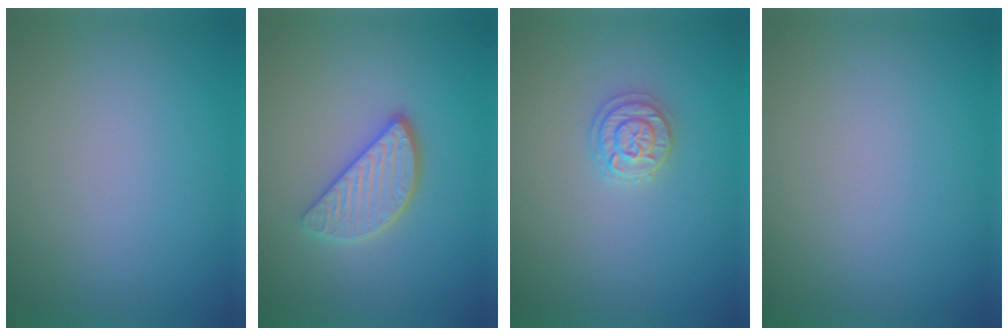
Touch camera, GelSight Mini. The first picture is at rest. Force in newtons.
{"total": 3.4, "press": 2.9, "slide": 1.9}
{"total": 2.1, "press": 2.1, "slide": 0.5}
{"total": 0.0}